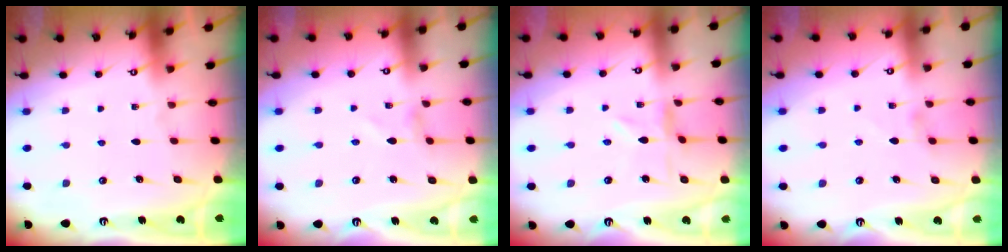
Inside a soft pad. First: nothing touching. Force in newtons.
{"total": 1.4, "press": 1.4, "slide": 0.1}
{"total": 0.8, "press": 0.8, "slide": 0.2}
{"total": 0.7, "press": 0.6, "slide": 0.3}